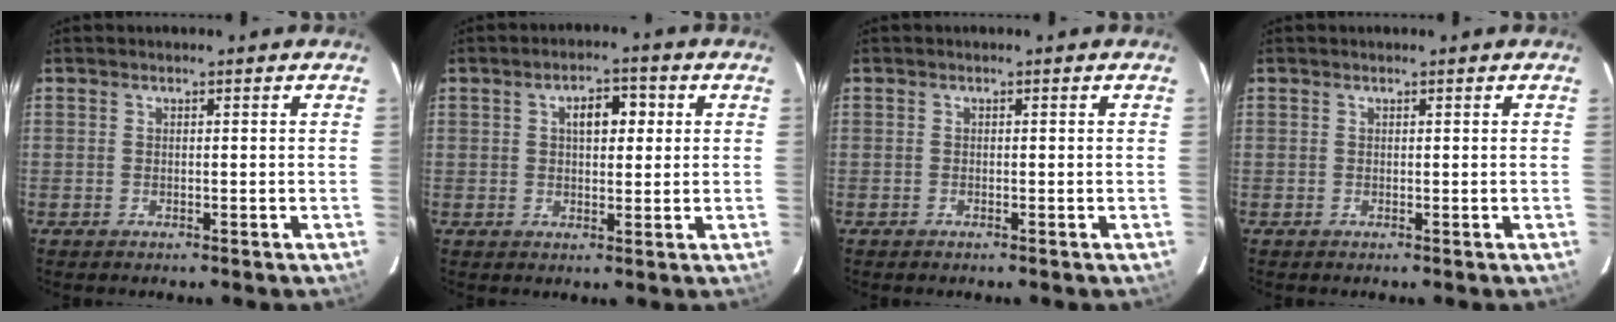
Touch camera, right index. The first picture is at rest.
{"total": 5.0, "force": [1.4, 2.3, 4.2], "torque": [-0.068, 0.016, 0.021]}
{"total": 0.0}
{"total": 0.0}